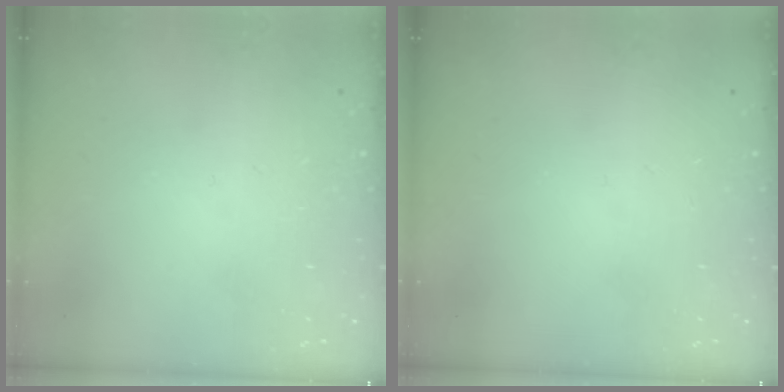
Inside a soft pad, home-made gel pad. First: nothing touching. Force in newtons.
{"total": 0.0}